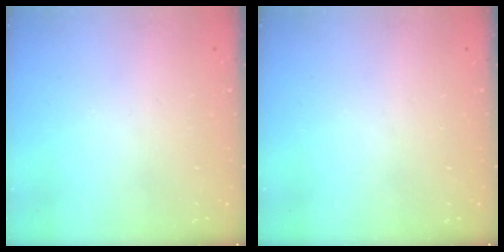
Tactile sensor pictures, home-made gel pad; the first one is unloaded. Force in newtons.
{"total": 0.0}